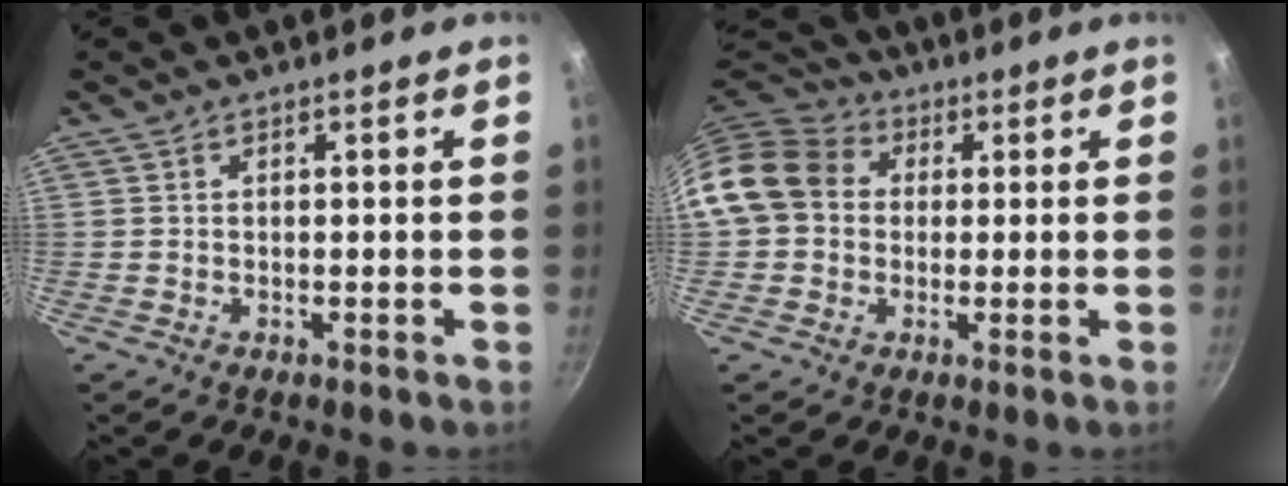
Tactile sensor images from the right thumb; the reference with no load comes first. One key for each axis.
{"total": 12.5, "fx": 1.8, "fy": 10.5, "fz": 6.5, "tx": -0.093, "ty": 0.025, "tz": 0.017}